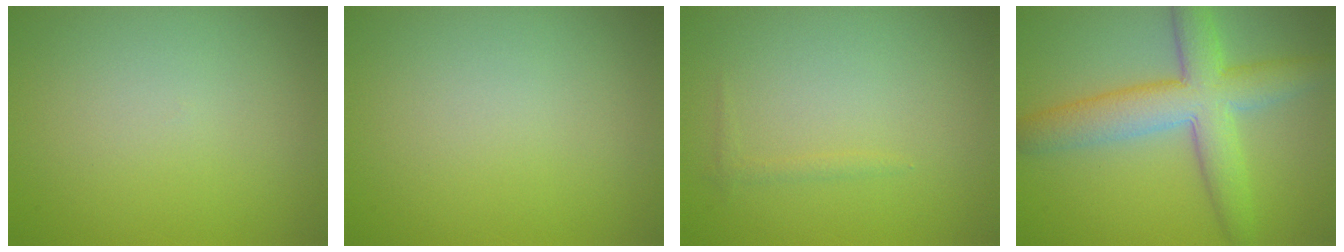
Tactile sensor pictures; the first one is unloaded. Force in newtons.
{"total": 0.0}
{"total": 0.6, "press": 0.6, "slide": 0.1}
{"total": 7.2, "press": 7.2, "slide": 0.2}